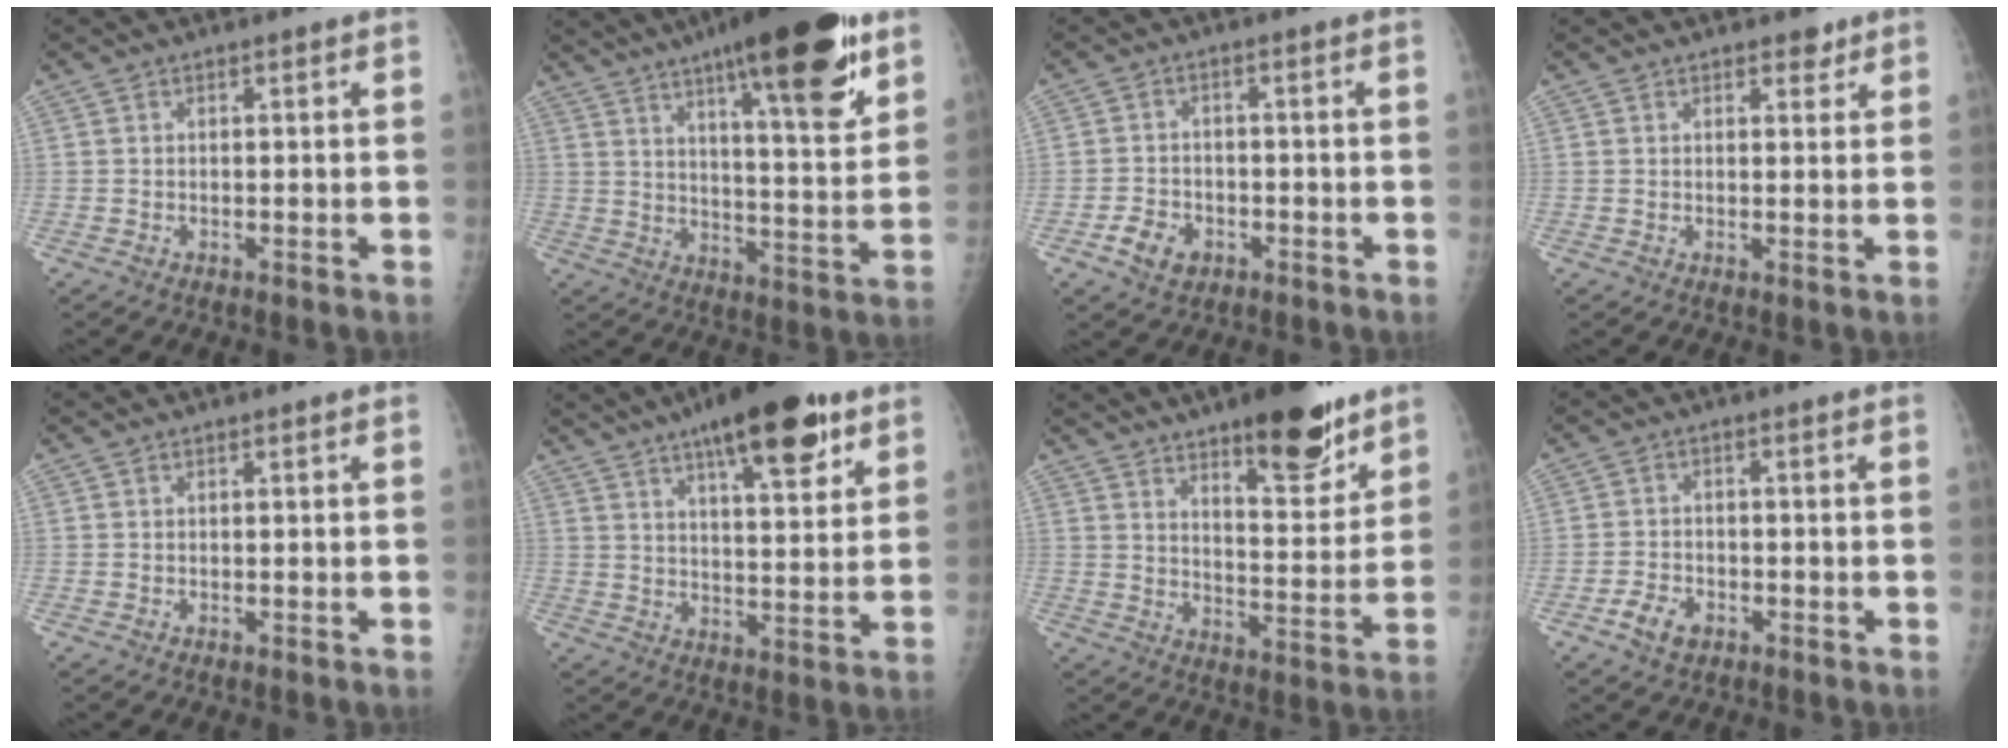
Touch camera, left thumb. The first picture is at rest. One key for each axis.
{"total": 23.4, "fx": 14.1, "fy": 5.2, "fz": 17.9, "tx": -0.249, "ty": -0.056, "tz": 0.210}
{"total": 5.0, "fx": -2.3, "fy": 3.7, "fz": 2.4, "tx": -0.033, "ty": 0.011, "tz": -0.035}
{"total": 2.5, "fx": 1.9, "fy": 1.3, "fz": 1.1, "tx": 0.001, "ty": -0.009, "tz": 0.022}
{"total": 0.0}
{"total": 17.2, "fx": 10.3, "fy": 5.3, "fz": 12.7, "tx": -0.162, "ty": -0.039, "tz": 0.154}
{"total": 16.6, "fx": 11.3, "fy": 5.2, "fz": 11.1, "tx": -0.122, "ty": -0.072, "tz": 0.174}
{"total": 4.2, "fx": -2.2, "fy": 2.7, "fz": 2.3, "tx": -0.038, "ty": 0.010, "tz": -0.038}